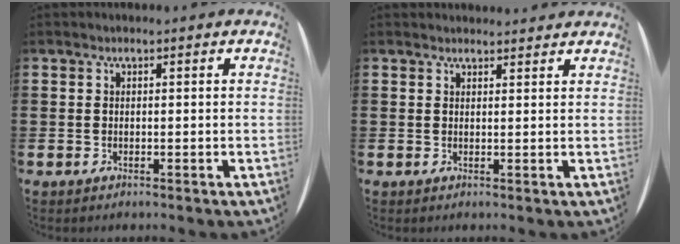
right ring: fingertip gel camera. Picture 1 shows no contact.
{"total": 1.1, "force": [1.1, 0.1, -0.1], "torque": [0.001, 0.002, 0.022]}